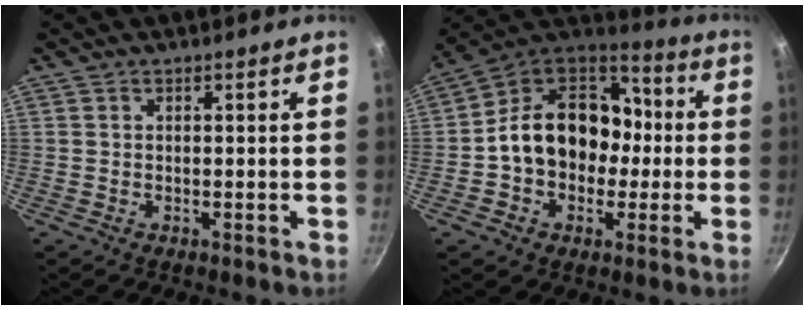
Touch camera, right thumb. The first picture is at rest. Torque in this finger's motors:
{"motor_torque": [2.54, 2.47, 0.99, -0.92, 0.20]}